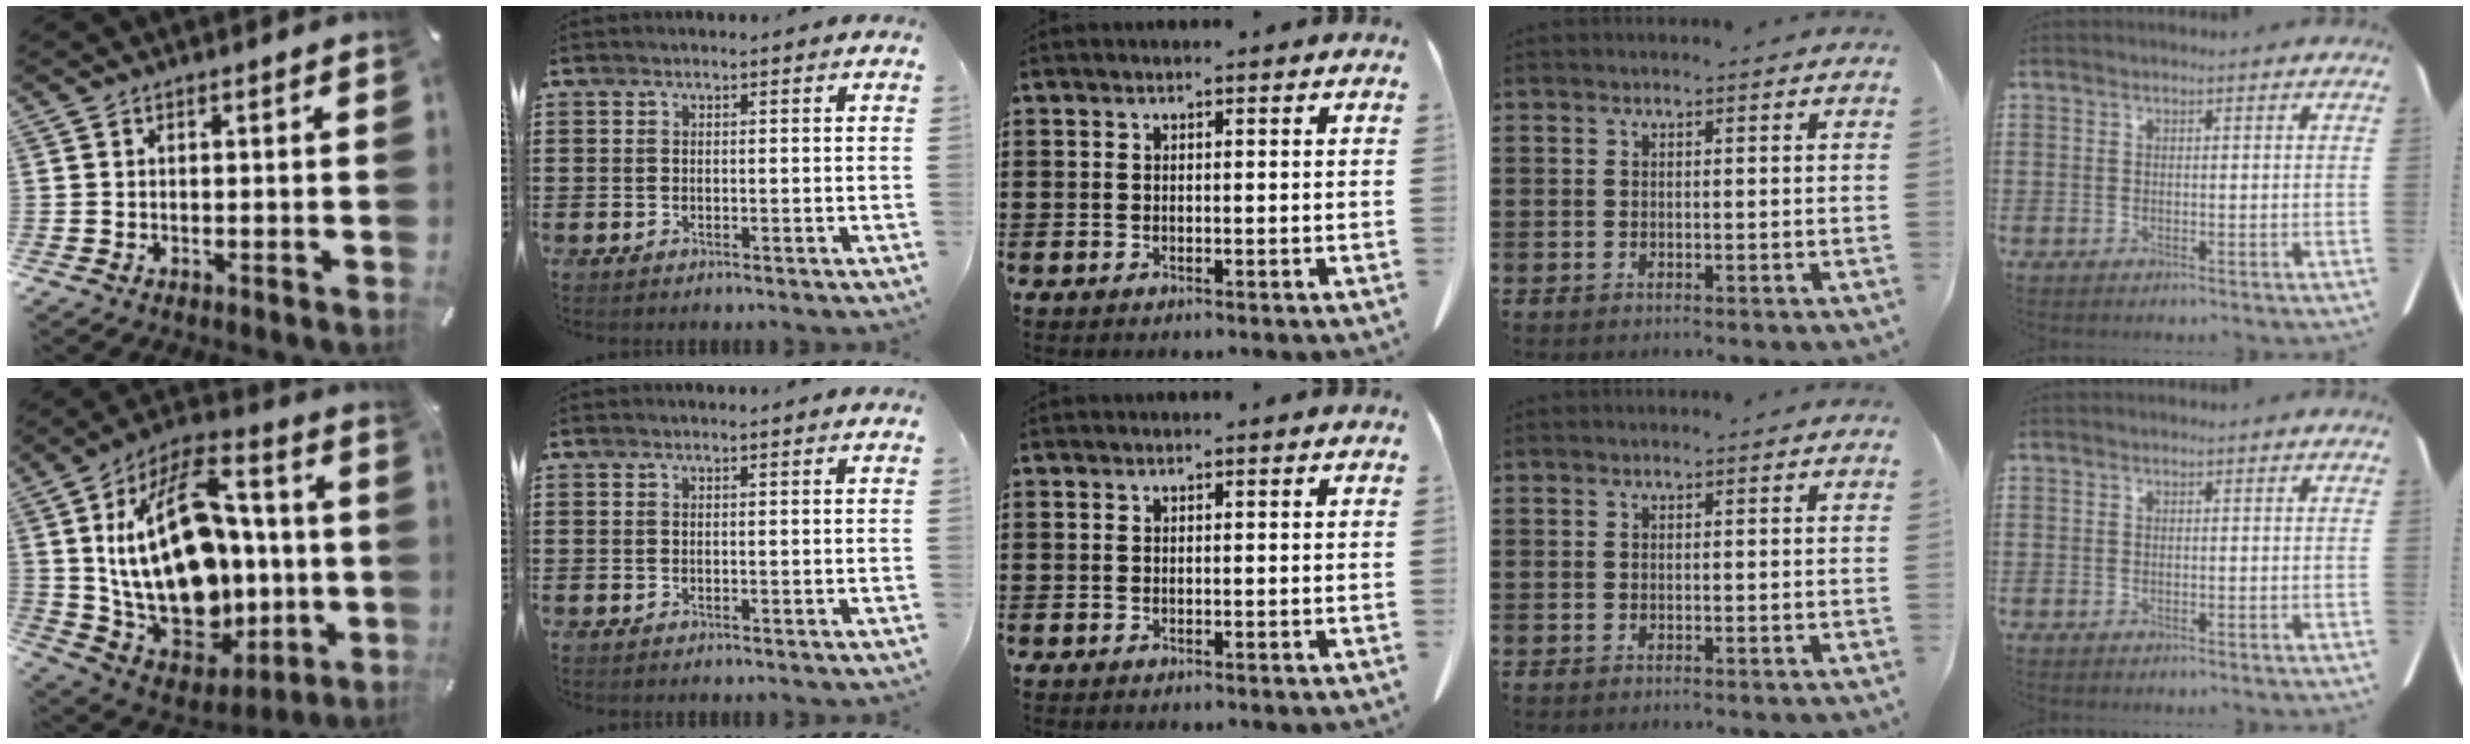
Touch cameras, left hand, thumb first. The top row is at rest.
{"thumb": {"total": 29.0, "force": [1.3, 18.6, 22.2], "torque": [-0.446, -0.014, 0.036]}}